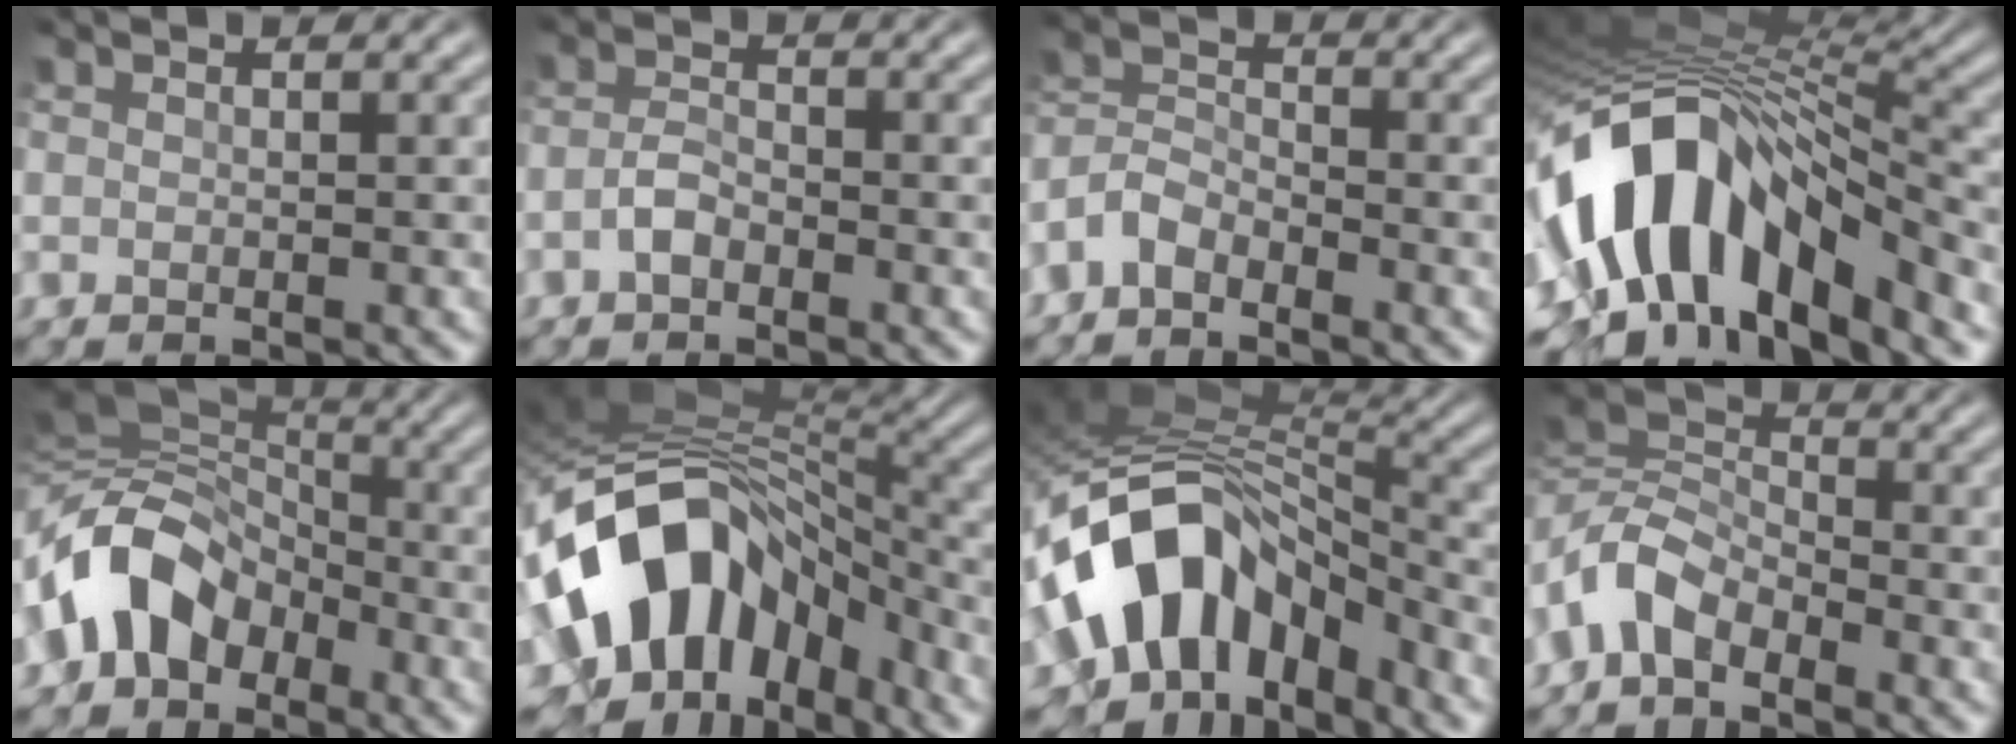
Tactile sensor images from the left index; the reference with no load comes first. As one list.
[{"total": 1.6, "force": [-0.9, 0.7, 1.1], "torque": [-0.027, 0.007, -0.020]}, {"total": 3.2, "force": [-2.5, 1.4, 1.3], "torque": [-0.034, 0.009, -0.063]}, {"total": 12.9, "force": [-5.5, 6.5, 9.7], "torque": [-0.165, 0.016, -0.097]}, {"total": 7.8, "force": [-3.0, 5.6, 4.6], "torque": [-0.077, 0.012, -0.069]}, {"total": 14.0, "force": [-2.6, 9.3, 10.0], "torque": [-0.183, -0.003, -0.046]}, {"total": 11.7, "force": [-4.9, 7.4, 7.7], "torque": [-0.133, 0.020, -0.093]}, {"total": 4.9, "force": [-2.6, 2.9, 3.0], "torque": [-0.065, 0.008, -0.070]}]